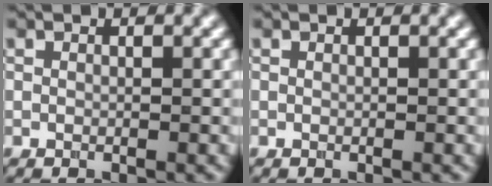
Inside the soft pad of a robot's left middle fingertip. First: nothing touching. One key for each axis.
{"total": 0.0}